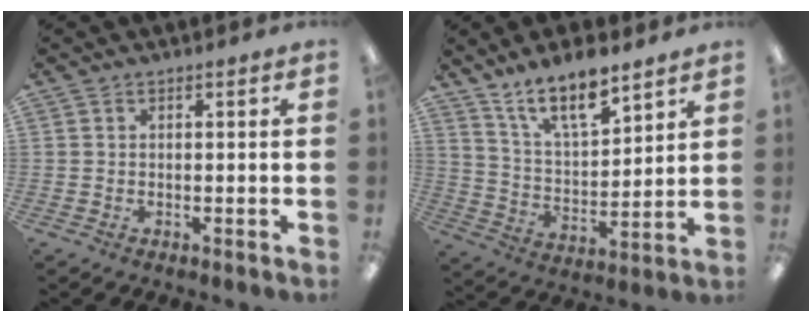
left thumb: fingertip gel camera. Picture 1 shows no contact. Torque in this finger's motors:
{"motor_torque": [0.09, 0.09, 1.31, -1.46, 0.20]}